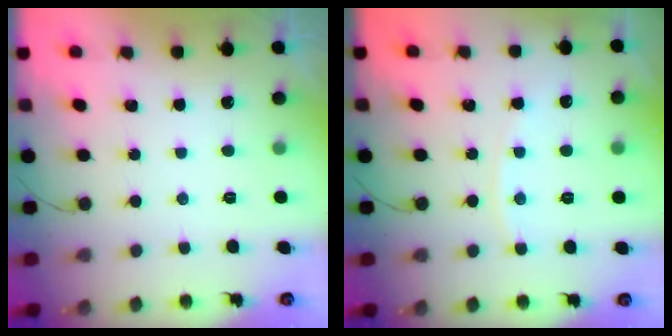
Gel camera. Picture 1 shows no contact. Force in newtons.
{"total": 4.4, "press": 4.4, "slide": 0.4}